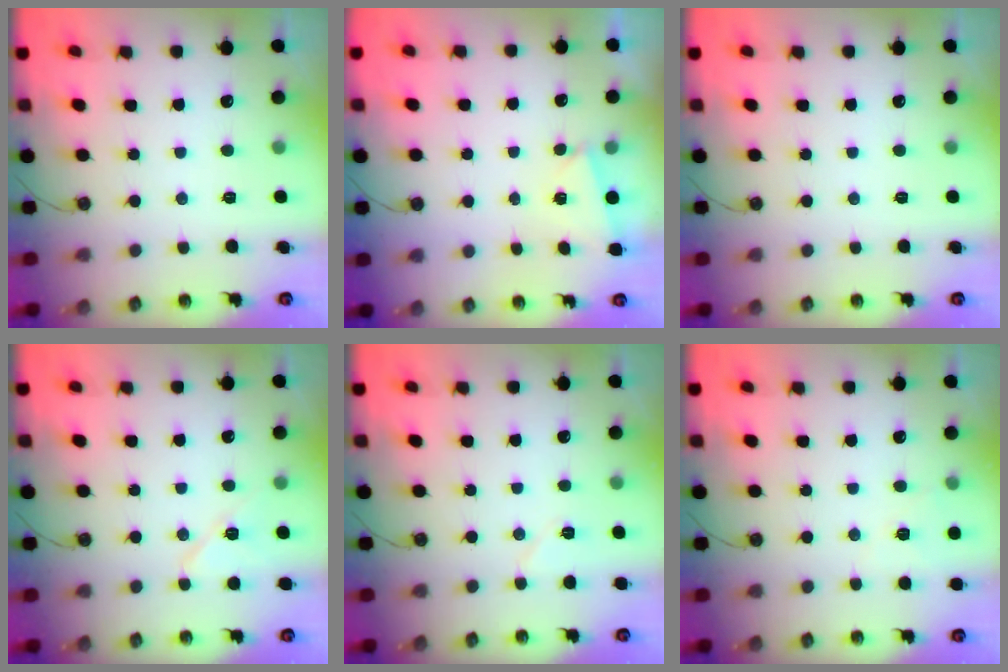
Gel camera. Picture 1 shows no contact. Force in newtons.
{"total": 2.0, "press": 0.9, "slide": 1.8}
{"total": 0.0}
{"total": 8.1, "press": 8.0, "slide": 1.2}
{"total": 5.7, "press": 5.1, "slide": 2.7}
{"total": 5.8, "press": 5.1, "slide": 2.8}